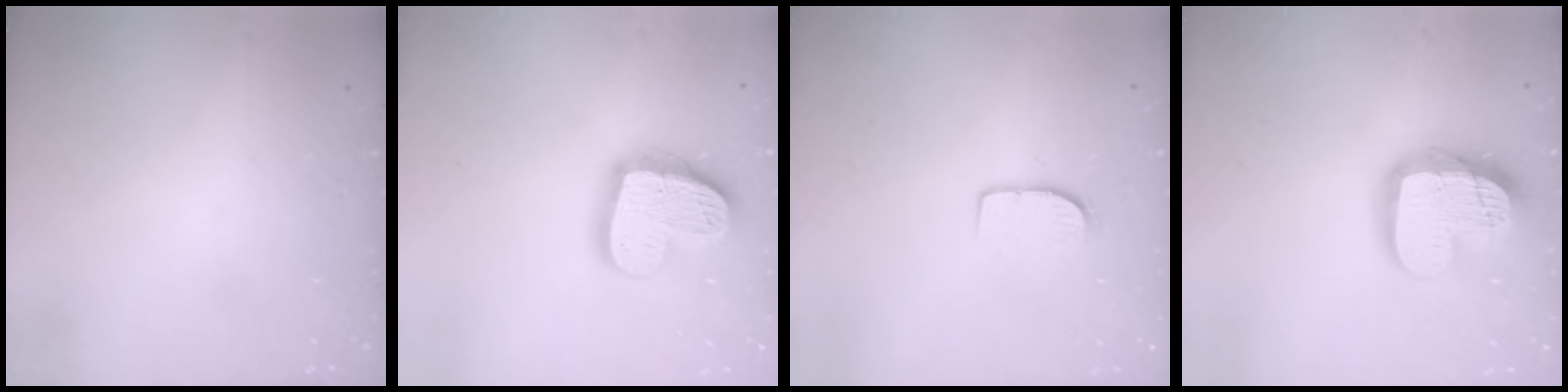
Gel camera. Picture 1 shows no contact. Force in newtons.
{"total": 18.0, "press": 17.9, "slide": 1.3}
{"total": 6.6, "press": 6.6, "slide": 0.5}
{"total": 17.1, "press": 17.0, "slide": 1.6}